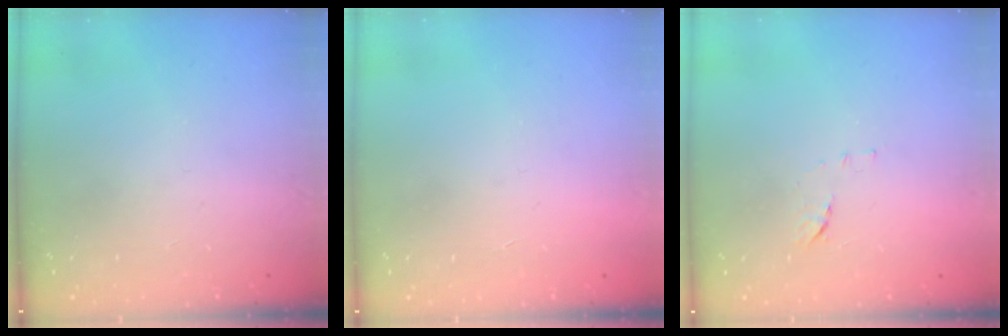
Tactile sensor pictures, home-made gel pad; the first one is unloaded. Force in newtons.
{"total": 1.5, "press": 1.5, "slide": 0.1}
{"total": 7.7, "press": 7.7, "slide": 0.5}